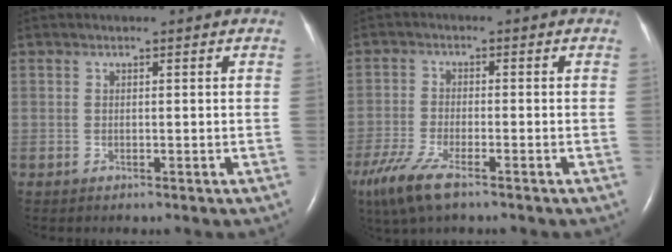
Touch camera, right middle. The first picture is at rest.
{"total": 7.7, "force": [-5.1, 1.7, 5.5], "torque": [-0.120, -0.019, -0.092]}